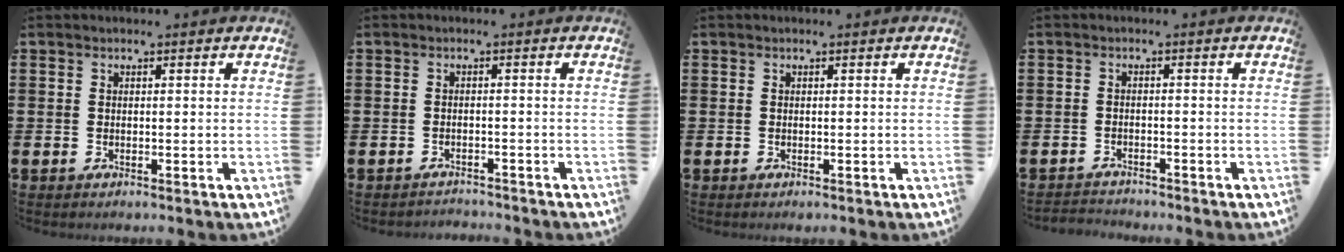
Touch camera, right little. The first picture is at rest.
{"total": 1.2, "force": [-1.2, 0.0, -0.1], "torque": [-0.001, 0.004, -0.027]}
{"total": 0.0}
{"total": 1.4, "force": [-1.4, 0.1, -0.2], "torque": [-0.001, 0.003, -0.032]}